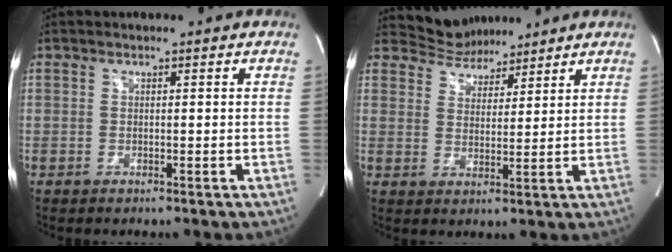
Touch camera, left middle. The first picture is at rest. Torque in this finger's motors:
{"motor_torque": [0.22, -0.07, -0.16, -0.03]}